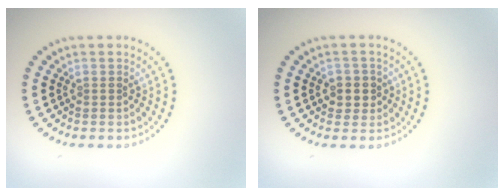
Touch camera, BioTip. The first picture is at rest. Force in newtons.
{"total": 2.1, "press": 1.9, "slide": 0.9}